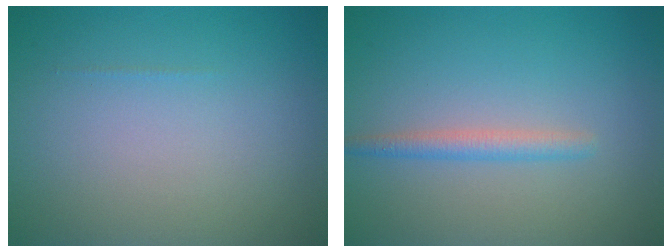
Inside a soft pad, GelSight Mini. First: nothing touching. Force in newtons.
{"total": 1.7, "press": 1.7, "slide": 0.1}